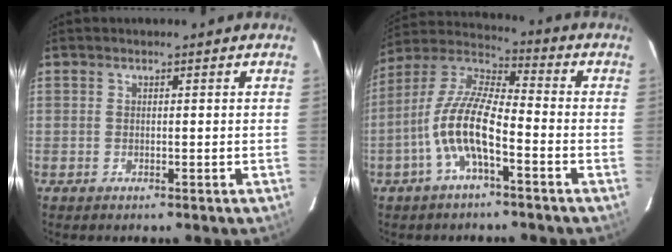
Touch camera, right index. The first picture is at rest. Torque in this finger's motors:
{"motor_torque": [1.73, -0.41, 1.03, 0.21]}